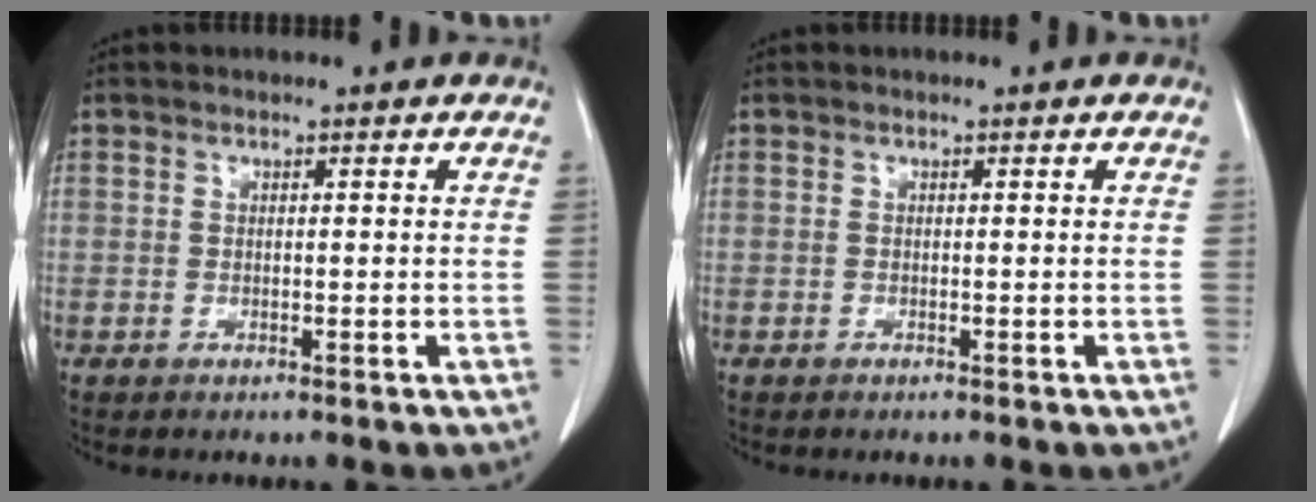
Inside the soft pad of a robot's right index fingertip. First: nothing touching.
{"total": 0.0}